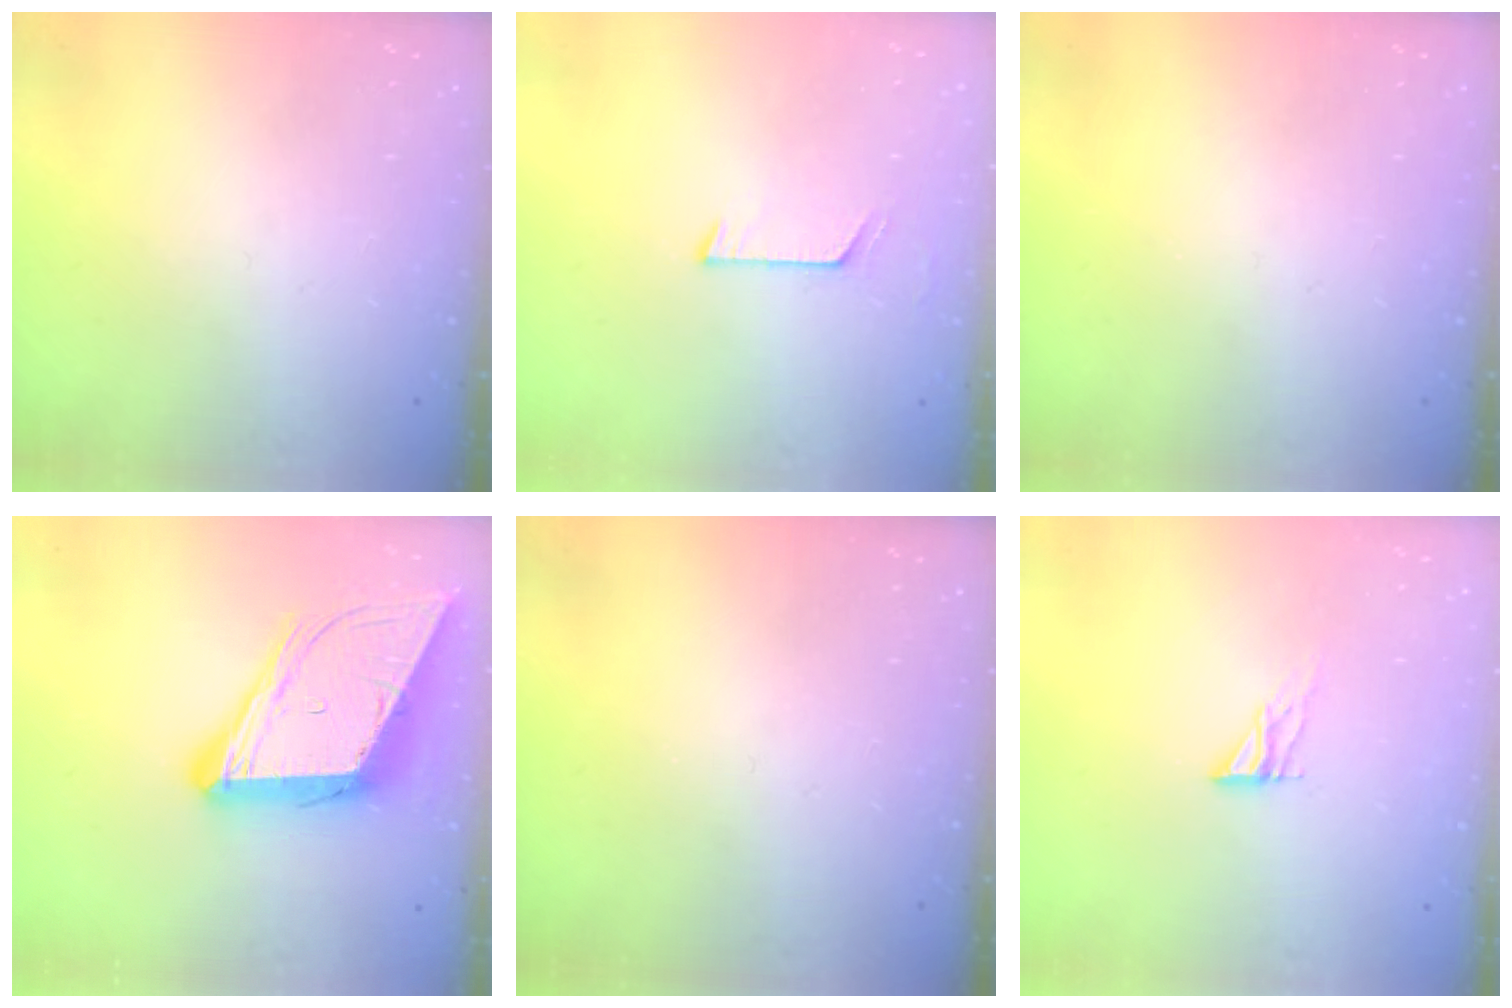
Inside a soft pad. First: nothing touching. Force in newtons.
{"total": 5.9, "press": 5.9, "slide": 0.5}
{"total": 0.0}
{"total": 17.7, "press": 17.2, "slide": 4.0}
{"total": 0.0}
{"total": 6.3, "press": 6.3, "slide": 0.6}